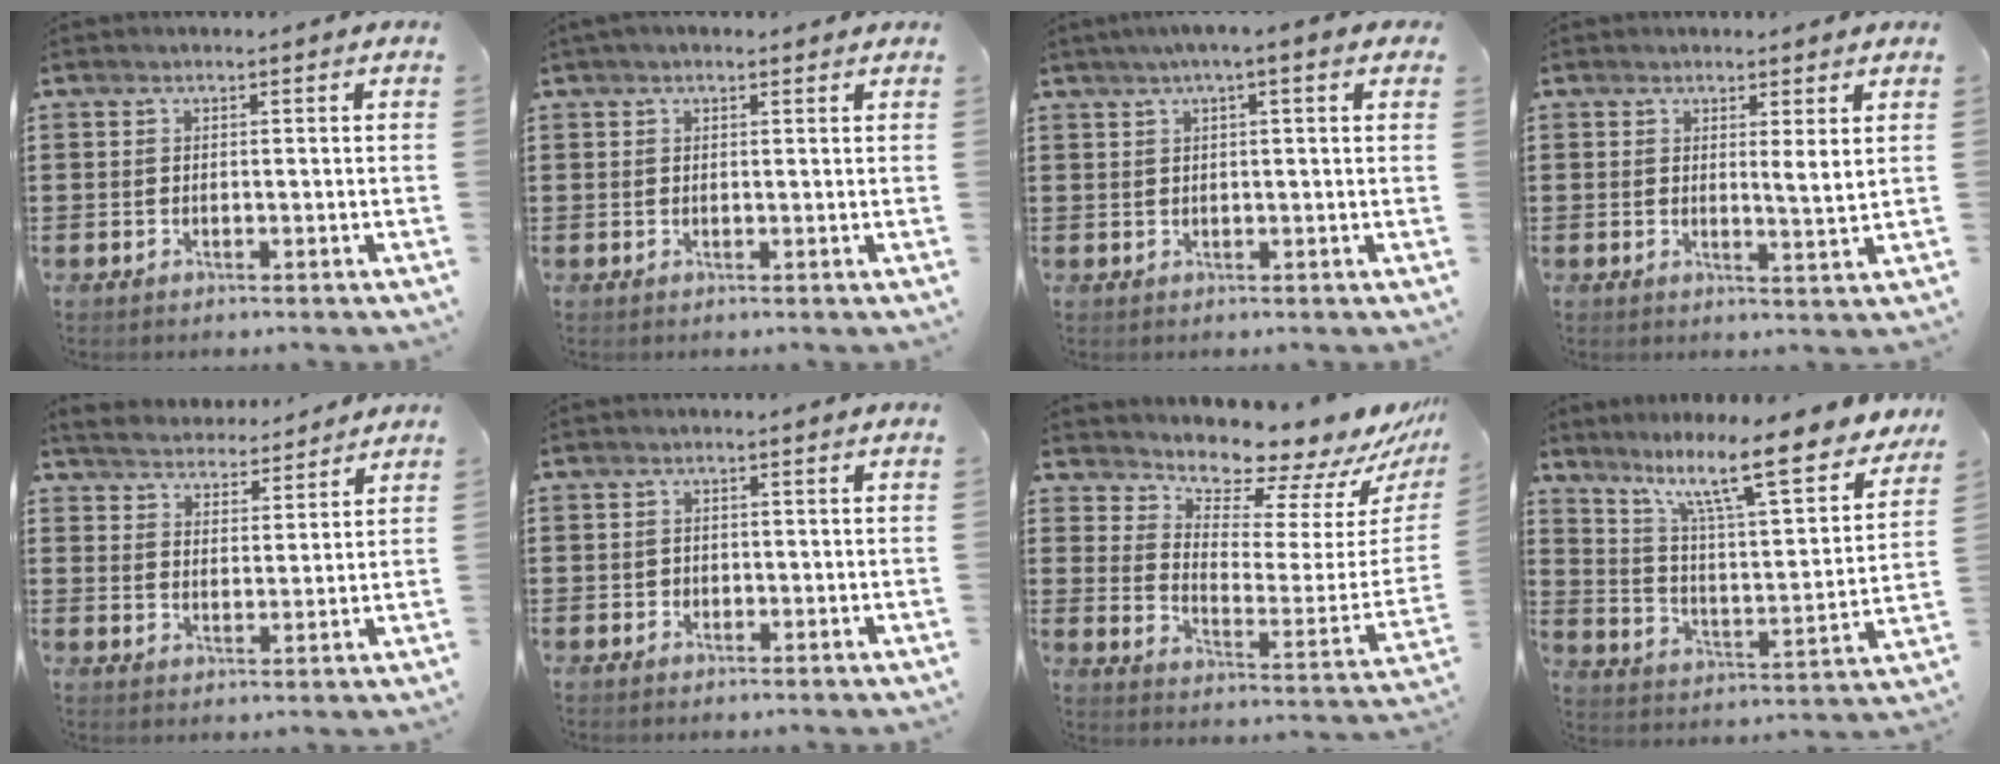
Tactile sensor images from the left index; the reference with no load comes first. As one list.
[{"total": 1.2, "force": [0.9, 0.5, 0.7], "torque": [-0.014, 0.005, 0.016]}, {"total": 3.1, "force": [1.6, 0.1, 2.7], "torque": [-0.054, 0.004, 0.028]}, {"total": 2.7, "force": [2.1, -0.1, 1.7], "torque": [-0.024, -0.014, 0.033]}, {"total": 4.3, "force": [4.3, 0.4, -0.1], "torque": [-0.019, -0.025, 0.074]}, {"total": 0.7, "force": [0.1, 0.7, 0.2], "torque": [-0.006, 0.005, 0.002]}, {"total": 8.7, "force": [8.4, 1.8, 1.4], "torque": [-0.042, -0.093, 0.143]}, {"total": 12.4, "force": [9.4, 1.6, 8.0], "torque": [-0.161, -0.056, 0.153]}]